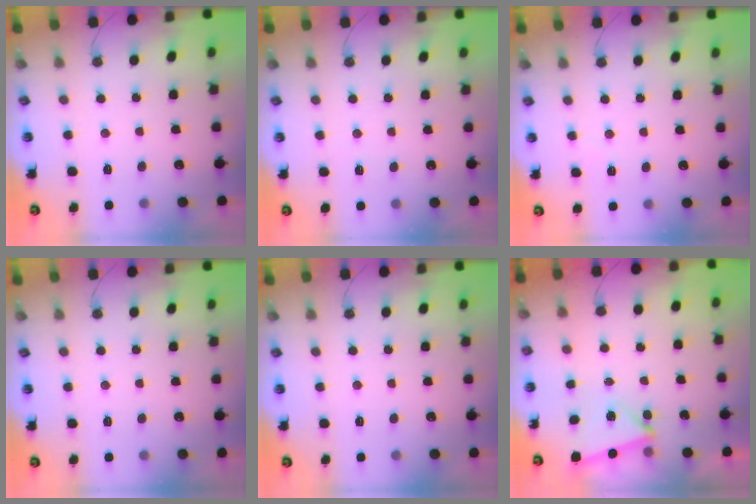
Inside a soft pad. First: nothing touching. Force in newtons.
{"total": 2.5, "press": 1.8, "slide": 1.7}
{"total": 3.0, "press": 2.7, "slide": 1.5}
{"total": 0.0}
{"total": 0.0}
{"total": 2.9, "press": 2.6, "slide": 1.2}